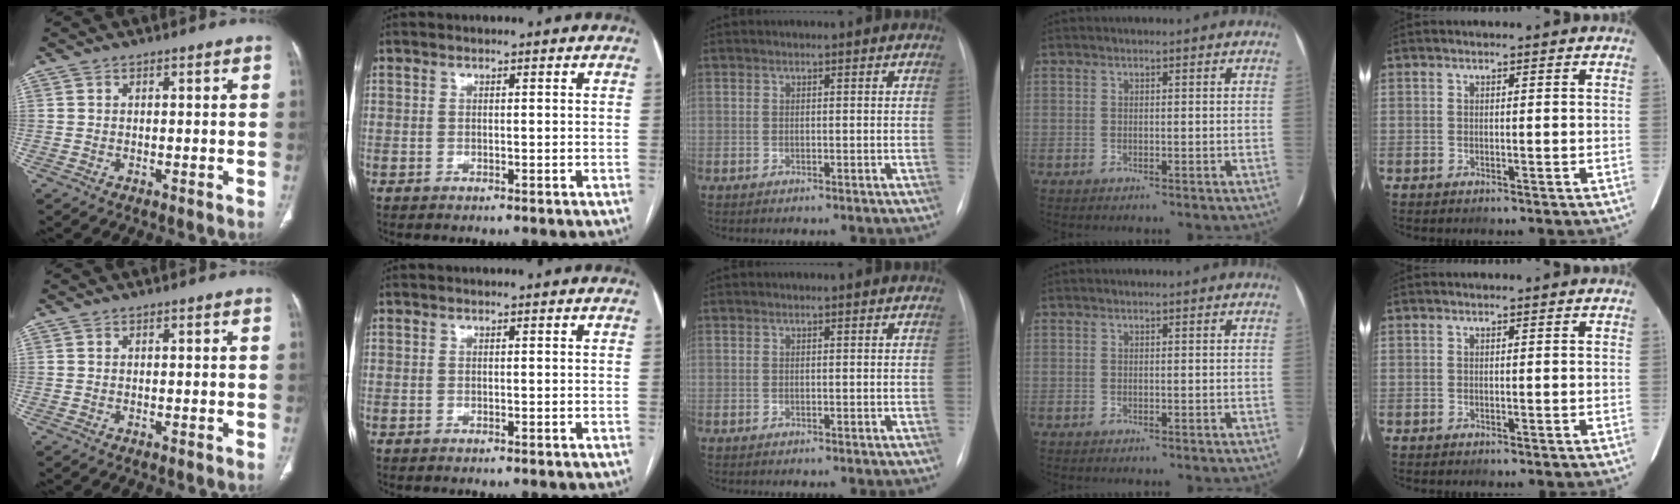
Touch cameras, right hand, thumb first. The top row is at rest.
{}